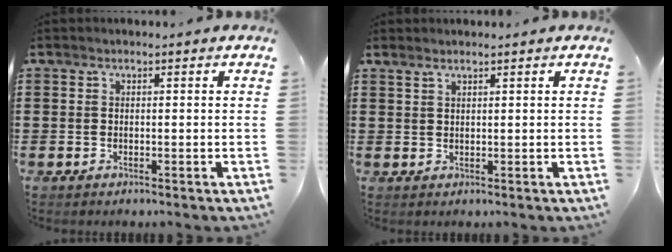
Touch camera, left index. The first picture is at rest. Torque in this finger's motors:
{"motor_torque": [1.88, -0.26, 0.56, 0.14]}